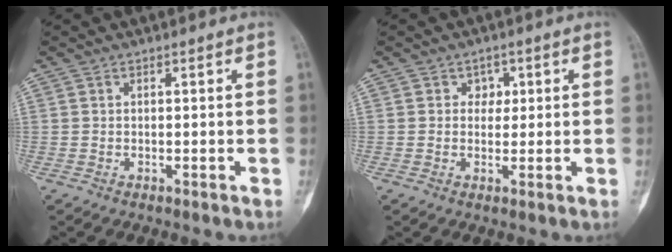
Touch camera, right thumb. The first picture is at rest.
{"total": 2.5, "force": [0.8, 2.1, 1.0], "torque": [0.012, -0.001, 0.006]}